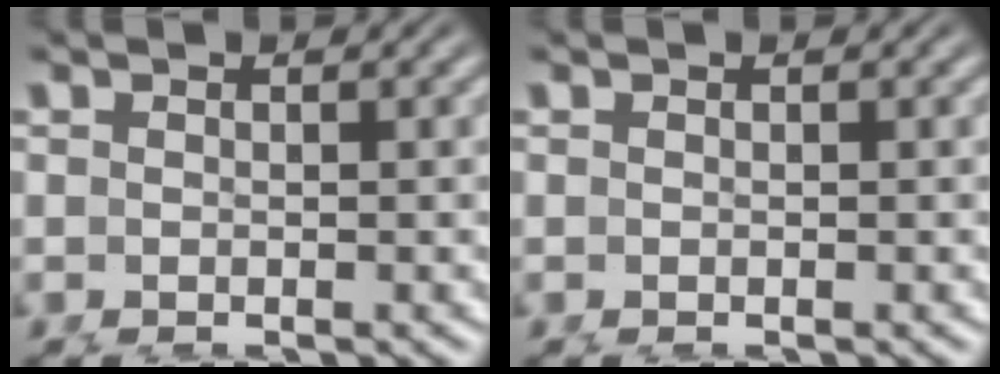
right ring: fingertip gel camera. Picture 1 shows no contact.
{"total": 0.0}